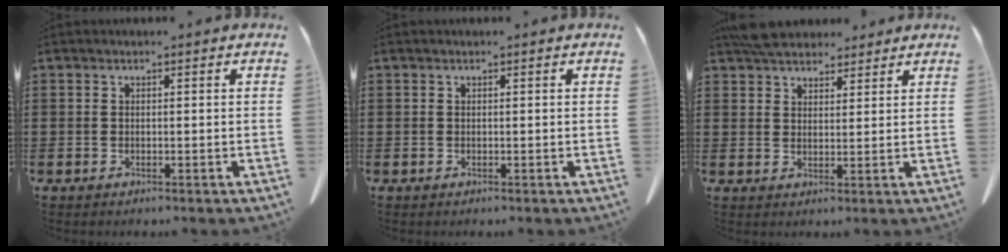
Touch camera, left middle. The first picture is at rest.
{"total": 0.0}
{"total": 5.0, "force": [4.6, 1.5, 1.3], "torque": [-0.038, -0.004, 0.091]}